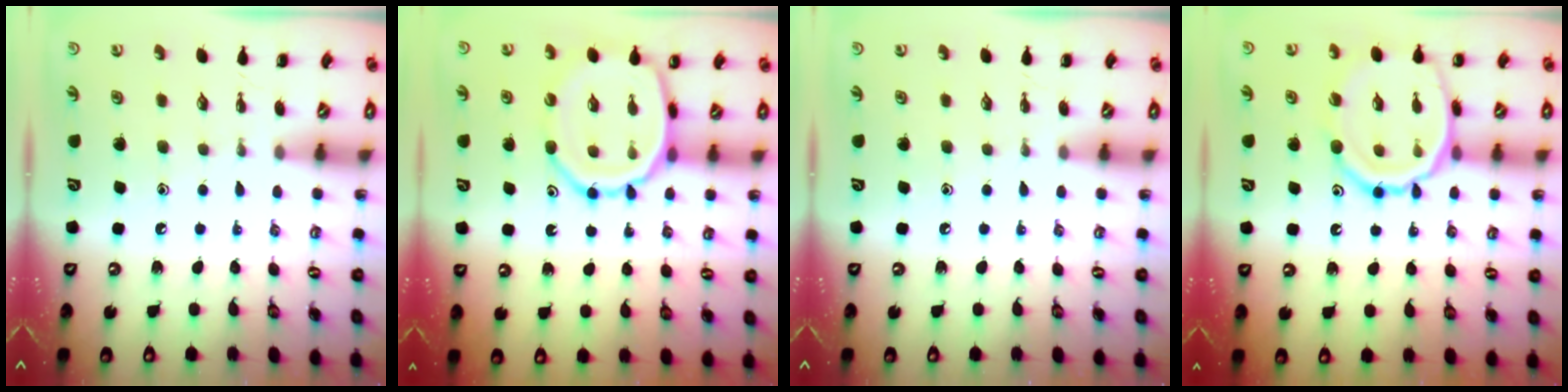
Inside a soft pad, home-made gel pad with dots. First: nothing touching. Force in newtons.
{"total": 13.3, "press": 13.1, "slide": 2.3}
{"total": 0.0}
{"total": 16.0, "press": 16.0, "slide": 1.3}